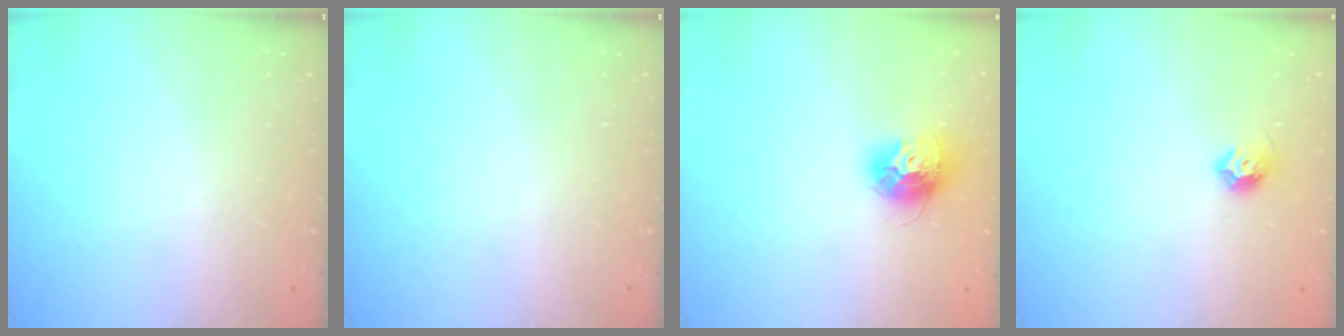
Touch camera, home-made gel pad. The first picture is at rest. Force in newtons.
{"total": 0.0}
{"total": 12.2, "press": 12.1, "slide": 1.1}
{"total": 7.4, "press": 7.3, "slide": 1.2}